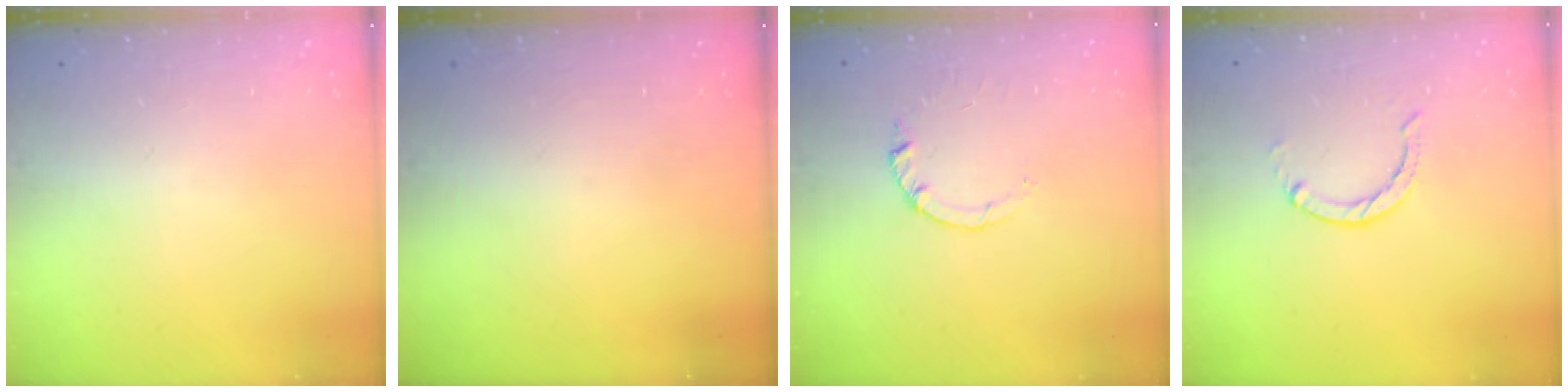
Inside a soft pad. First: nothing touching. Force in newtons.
{"total": 0.0}
{"total": 1.0, "press": 0.9, "slide": 0.3}
{"total": 0.0}